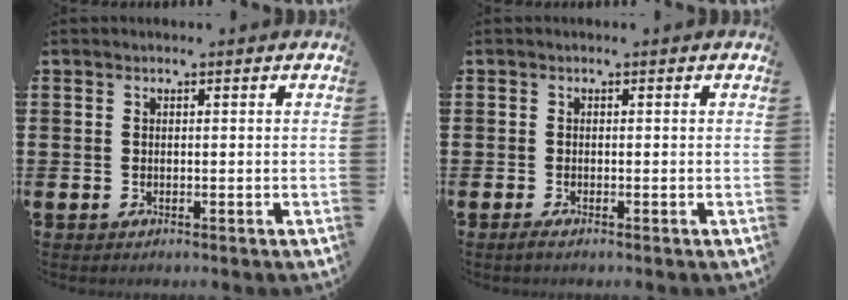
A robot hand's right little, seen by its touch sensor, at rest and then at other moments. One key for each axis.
{"total": 0.7, "fx": -0.3, "fy": 0.1, "fz": 0.6, "tx": -0.011, "ty": -0.003, "tz": -0.005}